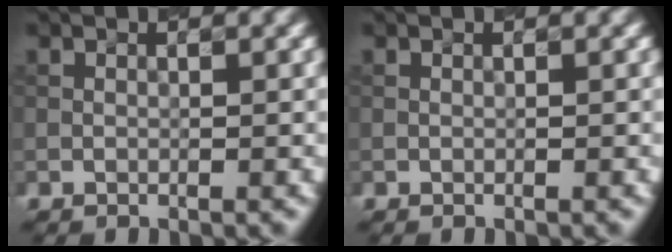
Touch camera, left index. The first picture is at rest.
{"total": 0.0}